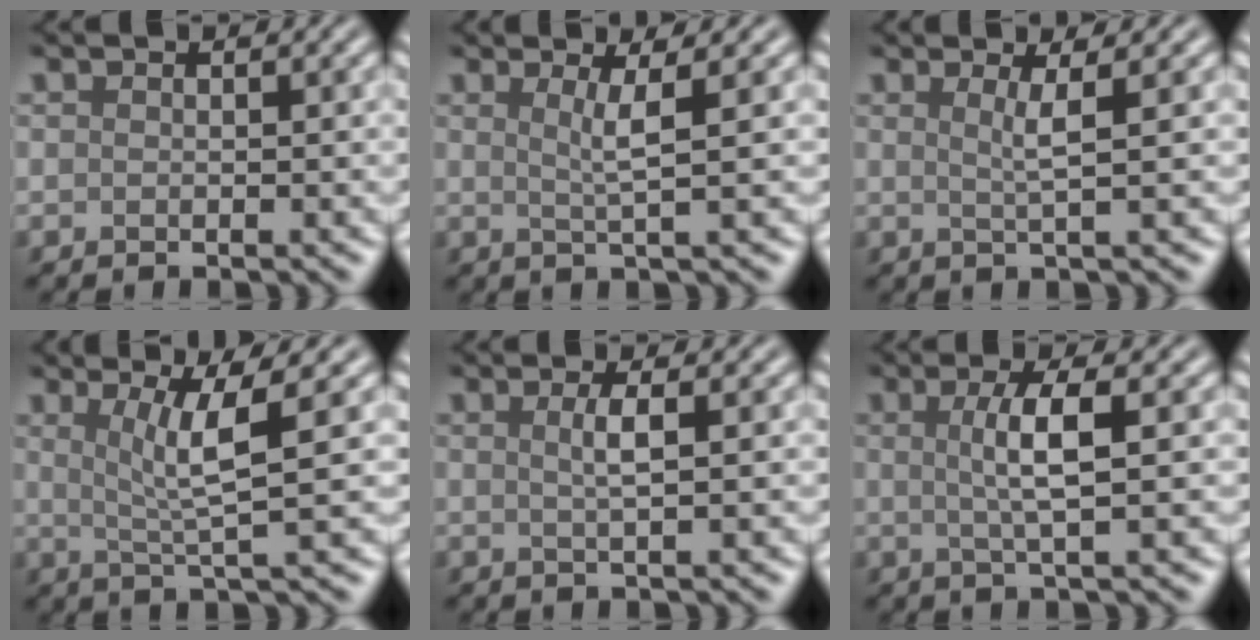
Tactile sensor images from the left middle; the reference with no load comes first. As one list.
[{"total": 2.6, "force": [0.7, 0.4, 2.4], "torque": [-0.043, -0.001, 0.011]}, {"total": 2.2, "force": [0.6, 0.4, 2.1], "torque": [-0.038, -0.001, 0.005]}, {"total": 4.4, "force": [1.1, 0.6, 4.2], "torque": [-0.077, -0.001, 0.027]}, {"total": 2.0, "force": [0.3, 0.5, 1.9], "torque": [-0.034, 0.002, 0.001]}, {"total": 3.7, "force": [0.4, 0.7, 3.6], "torque": [-0.066, 0.001, 0.004]}]